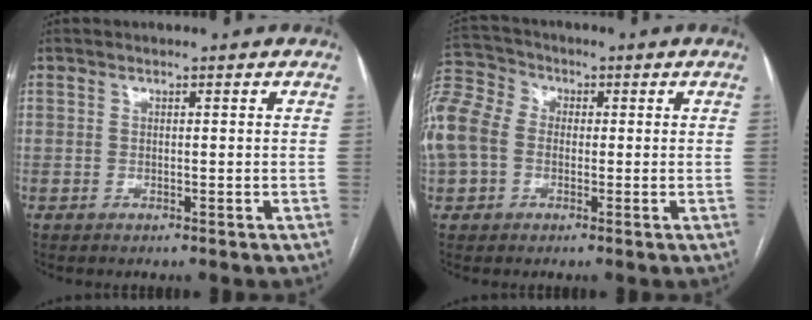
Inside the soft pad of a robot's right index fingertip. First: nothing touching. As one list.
[{"total": 15.4, "force": [0.0, 13.0, 8.4], "torque": [-0.237, 0.059, 0.002]}]